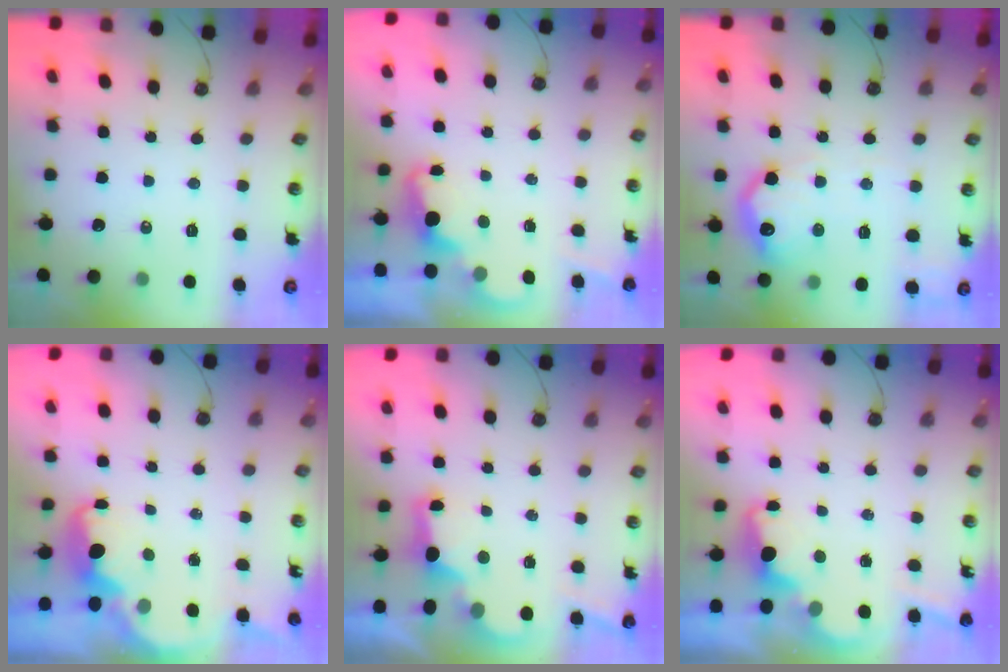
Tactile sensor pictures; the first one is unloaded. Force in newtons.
{"total": 2.3, "press": 2.3, "slide": 0.5}
{"total": 16.6, "press": 16.6, "slide": 1.5}
{"total": 2.8, "press": 2.8, "slide": 0.4}
{"total": 2.9, "press": 2.8, "slide": 0.9}
{"total": 3.4, "press": 3.3, "slide": 0.8}